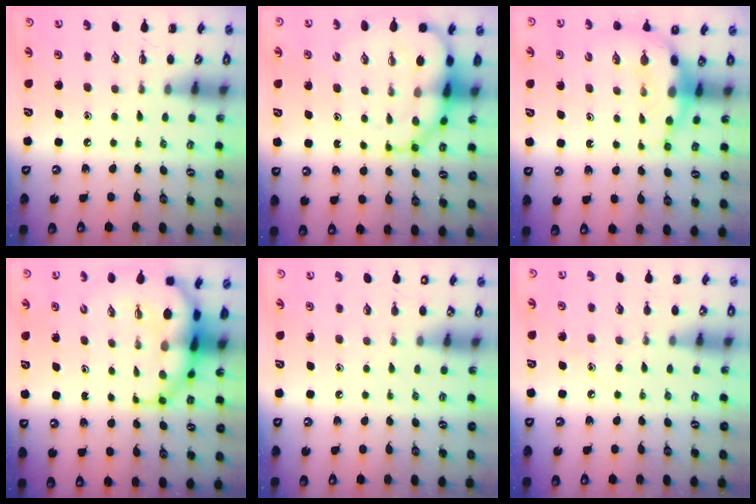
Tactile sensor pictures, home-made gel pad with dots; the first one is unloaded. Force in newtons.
{"total": 12.5, "press": 12.0, "slide": 3.5}
{"total": 7.7, "press": 7.5, "slide": 1.5}
{"total": 9.4, "press": 9.0, "slide": 2.6}
{"total": 1.1, "press": 1.1, "slide": 0.2}
{"total": 7.3, "press": 7.1, "slide": 1.8}